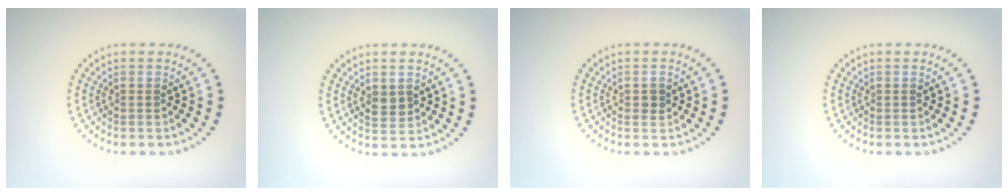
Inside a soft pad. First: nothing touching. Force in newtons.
{"total": 1.7, "press": 1.7, "slide": 0.1}
{"total": 1.0, "press": 1.0, "slide": 0.1}
{"total": 0.0}